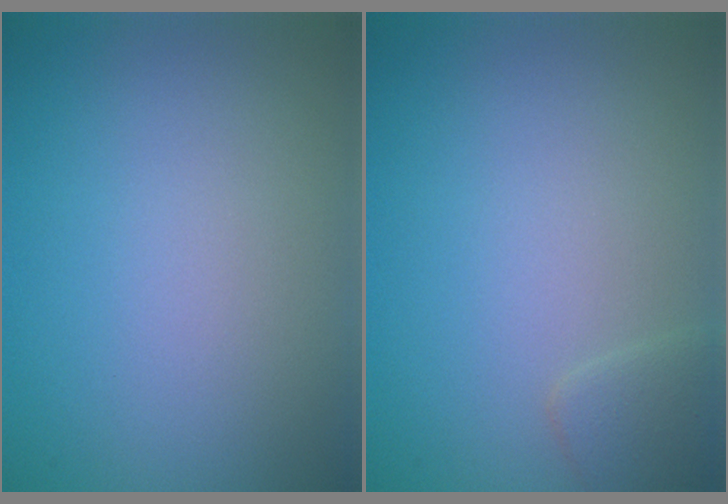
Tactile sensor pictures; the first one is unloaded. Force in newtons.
{"total": 1.4, "press": 1.4, "slide": 0.1}